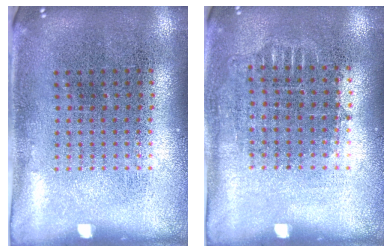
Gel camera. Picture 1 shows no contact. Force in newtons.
{"total": 0.7, "press": 0.7, "slide": 0.2}